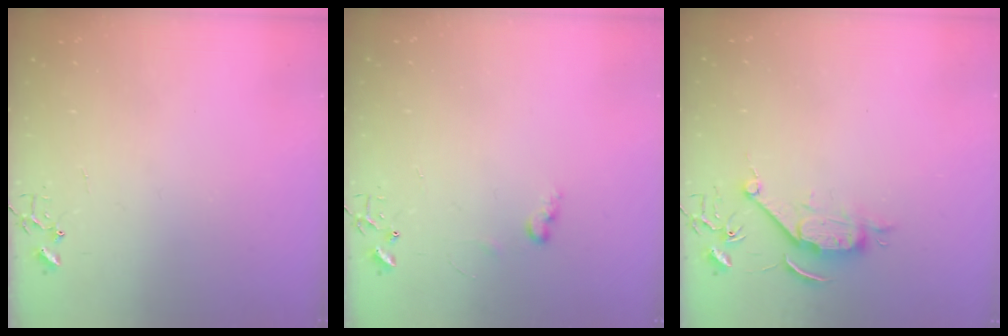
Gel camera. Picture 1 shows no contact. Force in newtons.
{"total": 6.0, "press": 5.9, "slide": 0.7}
{"total": 7.9, "press": 7.9, "slide": 0.9}